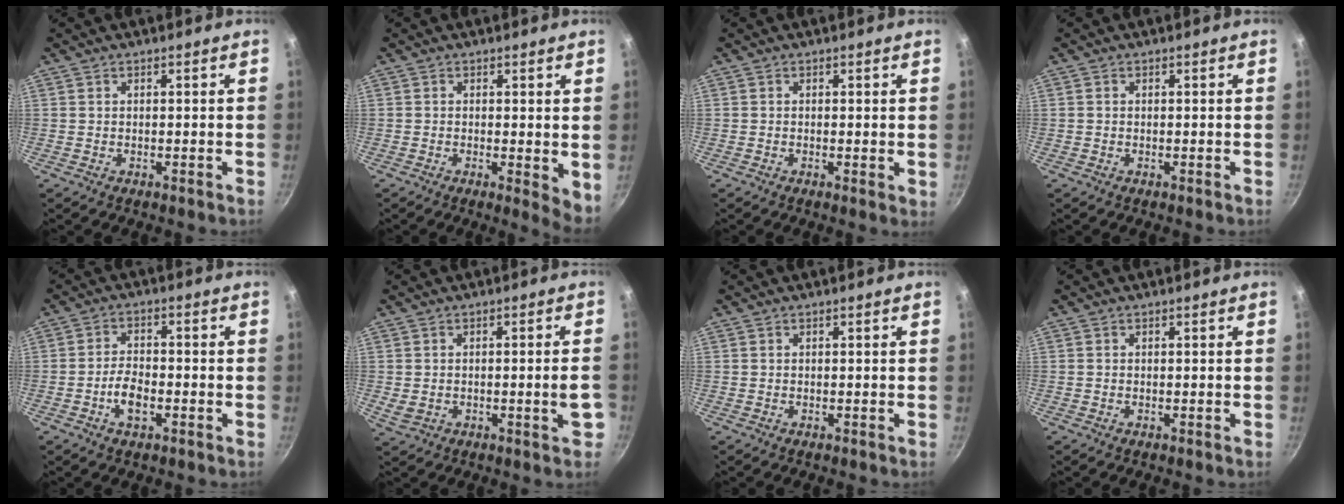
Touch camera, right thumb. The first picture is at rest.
{"total": 4.4, "force": [-0.1, 1.6, 4.1], "torque": [-0.051, -0.012, -0.002]}
{"total": 1.1, "force": [0.0, 0.4, 1.1], "torque": [-0.015, -0.003, -0.002]}
{"total": 0.0}
{"total": 5.2, "force": [-2.0, 2.6, 4.1], "torque": [-0.072, 0.020, -0.041]}
{"total": 5.9, "force": [-1.0, 2.0, 5.4], "torque": [-0.080, 0.000, -0.006]}
{"total": 0.0}
{"total": 0.0}